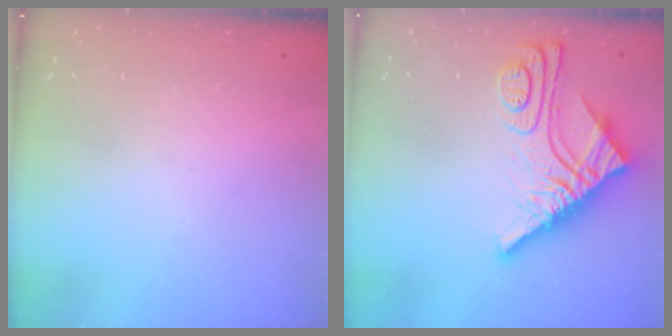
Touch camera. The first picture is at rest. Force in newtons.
{"total": 12.6, "press": 12.5, "slide": 1.2}